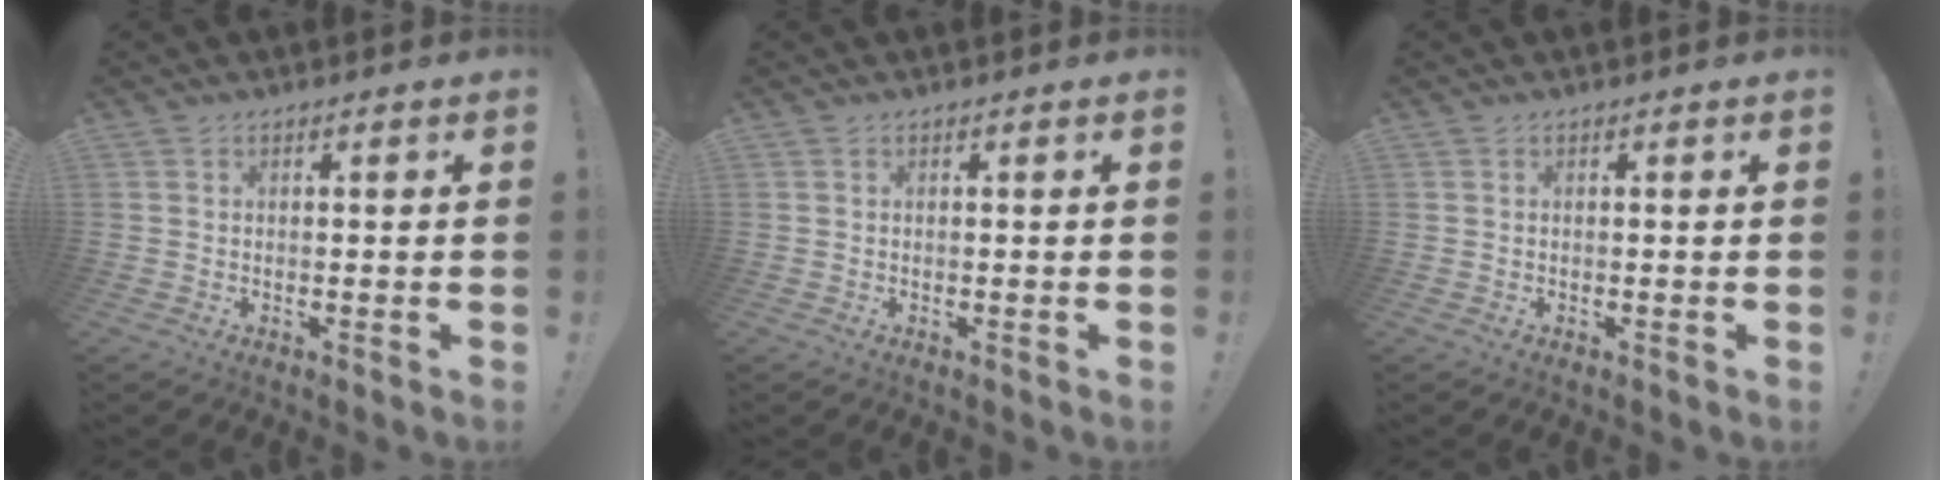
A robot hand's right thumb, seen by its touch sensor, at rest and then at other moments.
{"total": 0.0}
{"total": 0.0}